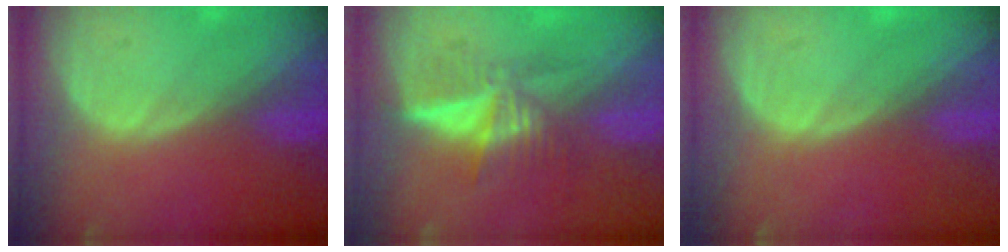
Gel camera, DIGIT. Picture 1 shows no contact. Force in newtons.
{"total": 6.5, "press": 5.5, "slide": 3.4}
{"total": 0.0}